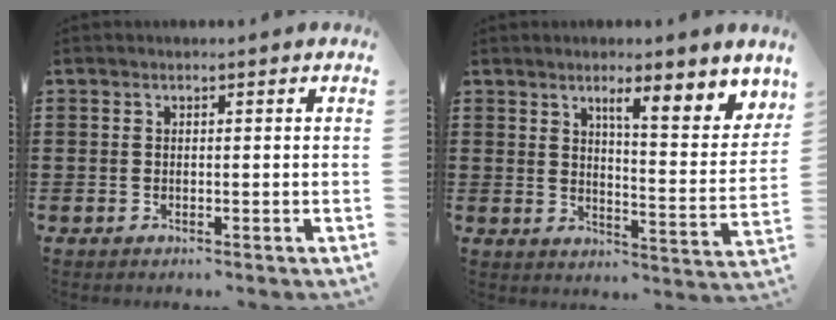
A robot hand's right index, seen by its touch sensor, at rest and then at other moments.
{"total": 6.2, "force": [4.3, 0.4, 4.5], "torque": [-0.069, -0.031, 0.062]}